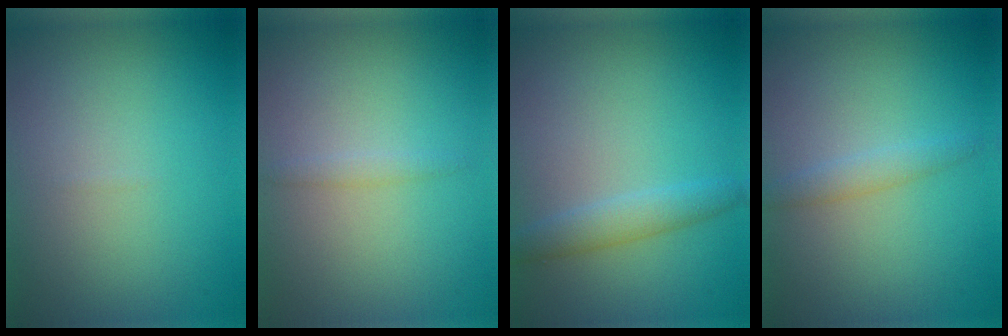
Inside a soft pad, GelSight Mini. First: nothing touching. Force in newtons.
{"total": 0.7, "press": 0.7, "slide": 0.0}
{"total": 2.3, "press": 2.3, "slide": 0.0}
{"total": 1.5, "press": 1.5, "slide": 0.0}